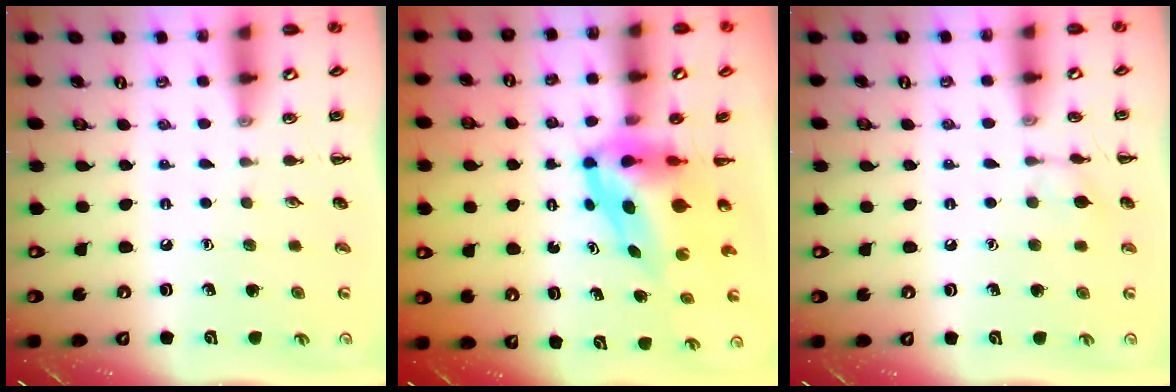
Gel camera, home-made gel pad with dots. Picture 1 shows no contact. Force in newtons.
{"total": 6.9, "press": 6.7, "slide": 1.7}
{"total": 6.5, "press": 6.1, "slide": 2.2}